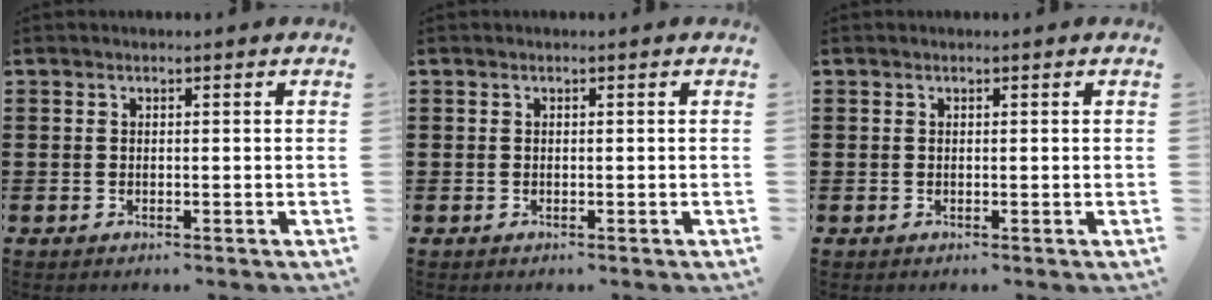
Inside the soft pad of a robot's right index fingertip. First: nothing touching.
{"total": 0.0}
{"total": 0.0}